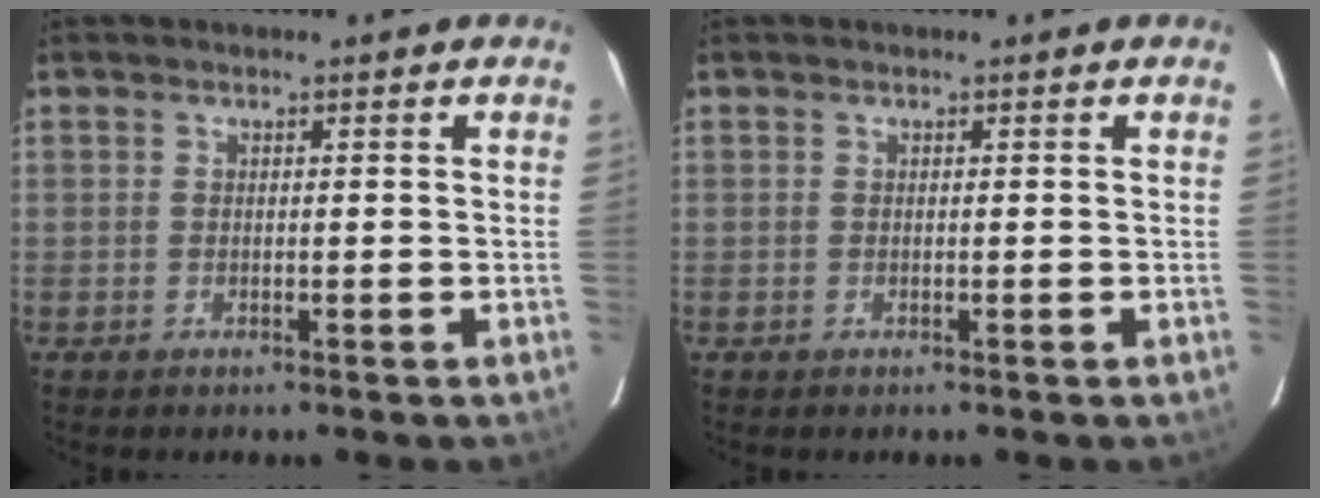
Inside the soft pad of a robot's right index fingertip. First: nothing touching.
{"total": 0.0}